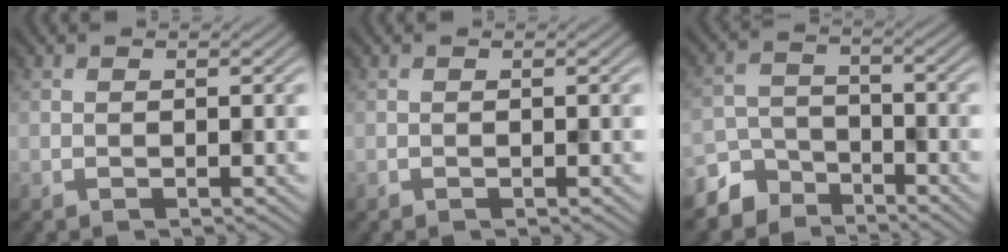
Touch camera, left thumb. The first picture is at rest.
{"total": 0.0}
{"total": 6.4, "force": [-5.2, 3.4, 1.4], "torque": [-0.035, -0.006, -0.112]}